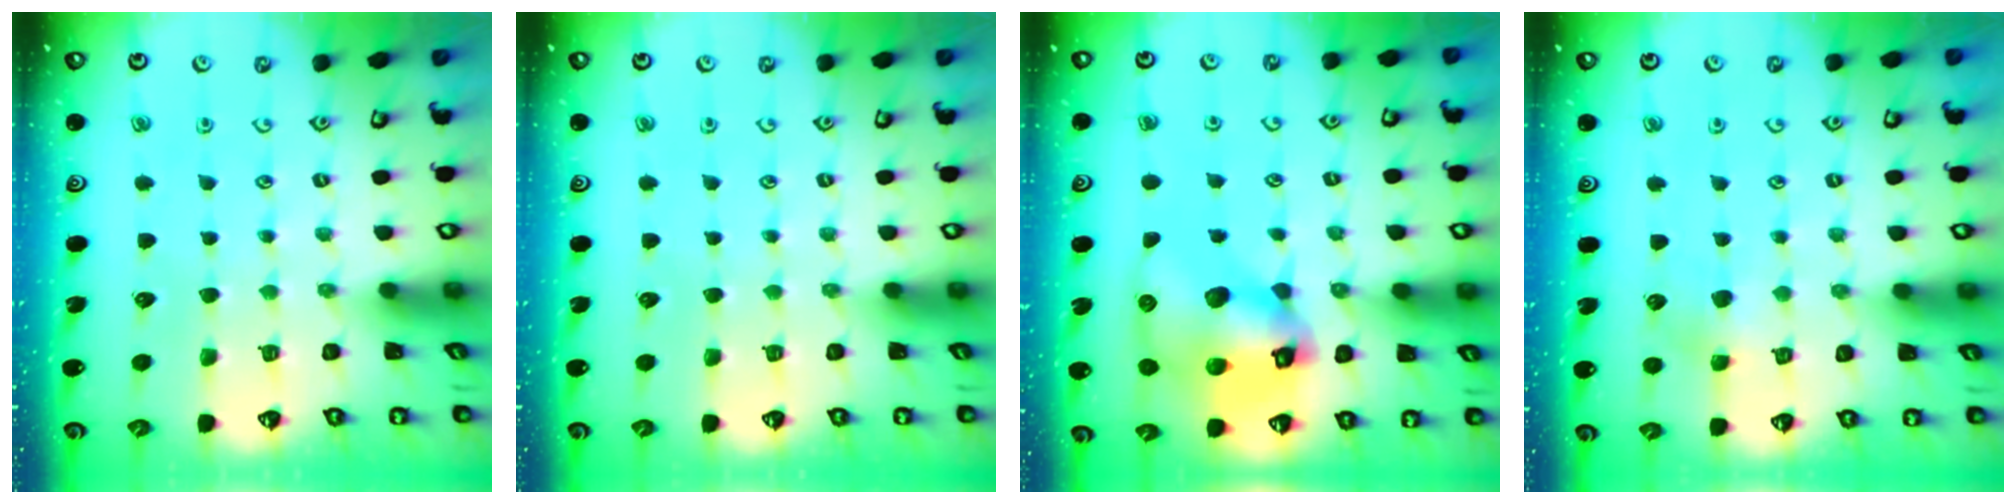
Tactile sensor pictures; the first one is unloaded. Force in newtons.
{"total": 0.0}
{"total": 16.3, "press": 16.2, "slide": 2.5}
{"total": 5.7, "press": 5.7, "slide": 0.4}